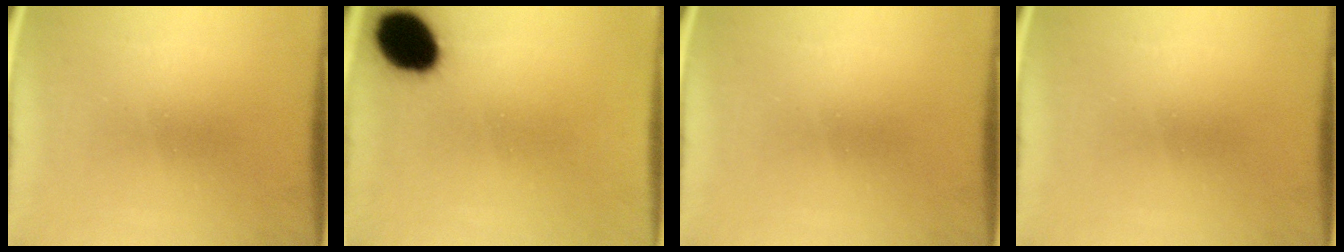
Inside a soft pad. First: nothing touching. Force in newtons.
{"total": 12.0}
{"total": 0.0}
{"total": 0.0}